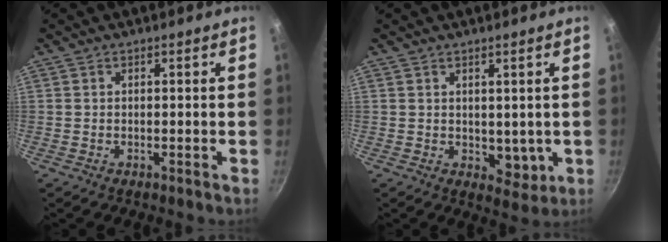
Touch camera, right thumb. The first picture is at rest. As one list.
[{"total": 4.6, "force": [0.8, 3.1, 3.3], "torque": [-0.028, -0.013, 0.020]}]